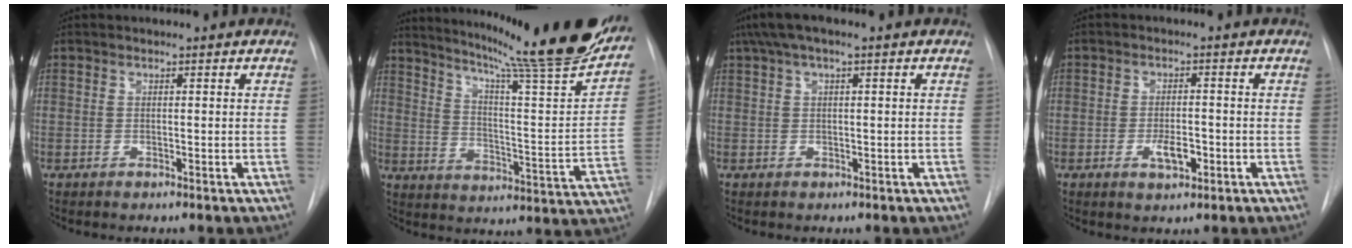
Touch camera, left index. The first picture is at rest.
{"total": 26.2, "force": [22.6, -0.1, 13.3], "torque": [-0.209, -0.081, 0.302]}
{"total": 3.9, "force": [2.0, 0.8, 3.3], "torque": [-0.066, 0.033, 0.039]}
{"total": 3.7, "force": [-1.4, 1.5, 3.1], "torque": [-0.052, 0.002, -0.017]}